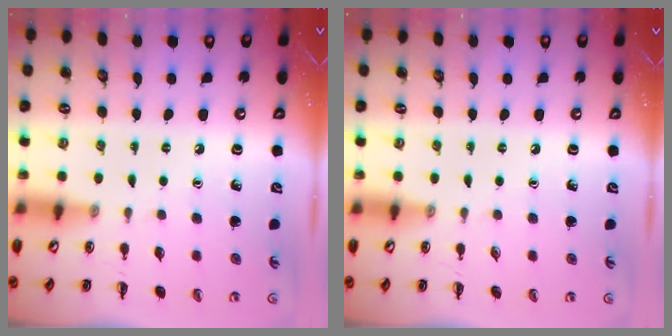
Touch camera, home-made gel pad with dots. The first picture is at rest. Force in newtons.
{"total": 0.0}